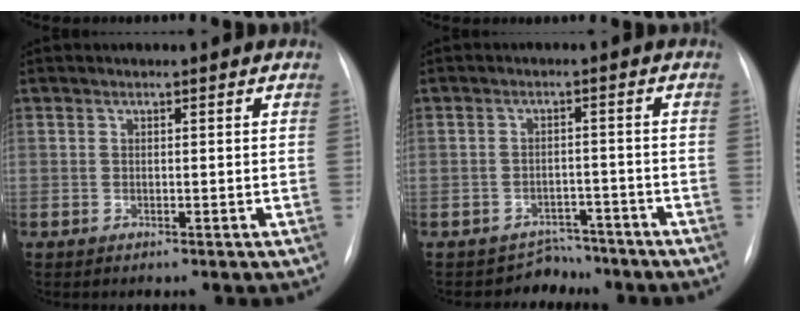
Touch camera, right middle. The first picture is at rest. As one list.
[{"total": 3.7, "force": [-3.2, 1.7, -0.9], "torque": [0.011, 0.021, -0.045]}]